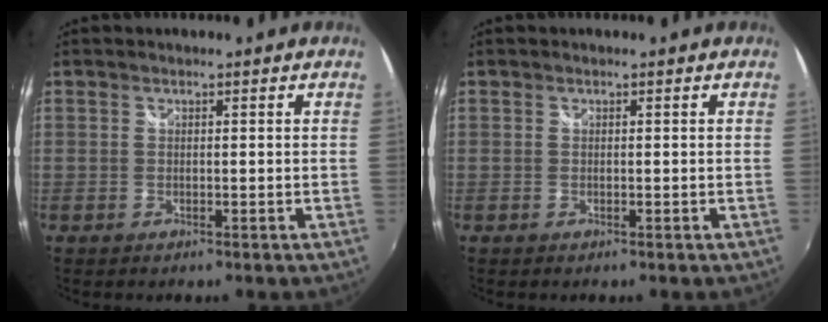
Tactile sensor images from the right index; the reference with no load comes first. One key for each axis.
{"total": 0.0}